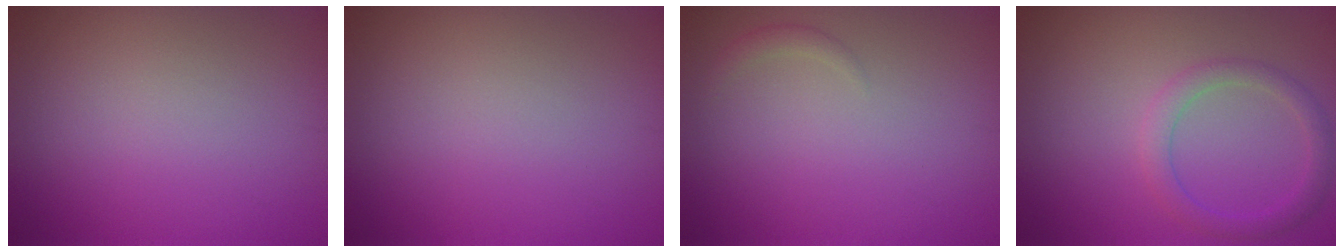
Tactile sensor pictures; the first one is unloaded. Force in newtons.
{"total": 0.0}
{"total": 0.8, "press": 0.8, "slide": 0.1}
{"total": 2.4, "press": 2.4, "slide": 0.1}